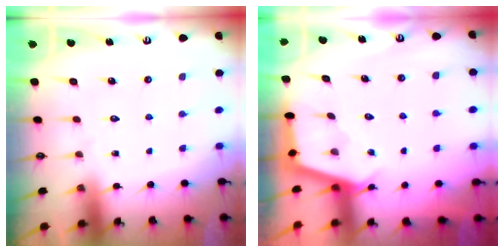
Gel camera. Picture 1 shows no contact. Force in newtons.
{"total": 2.8, "press": 2.8, "slide": 0.4}